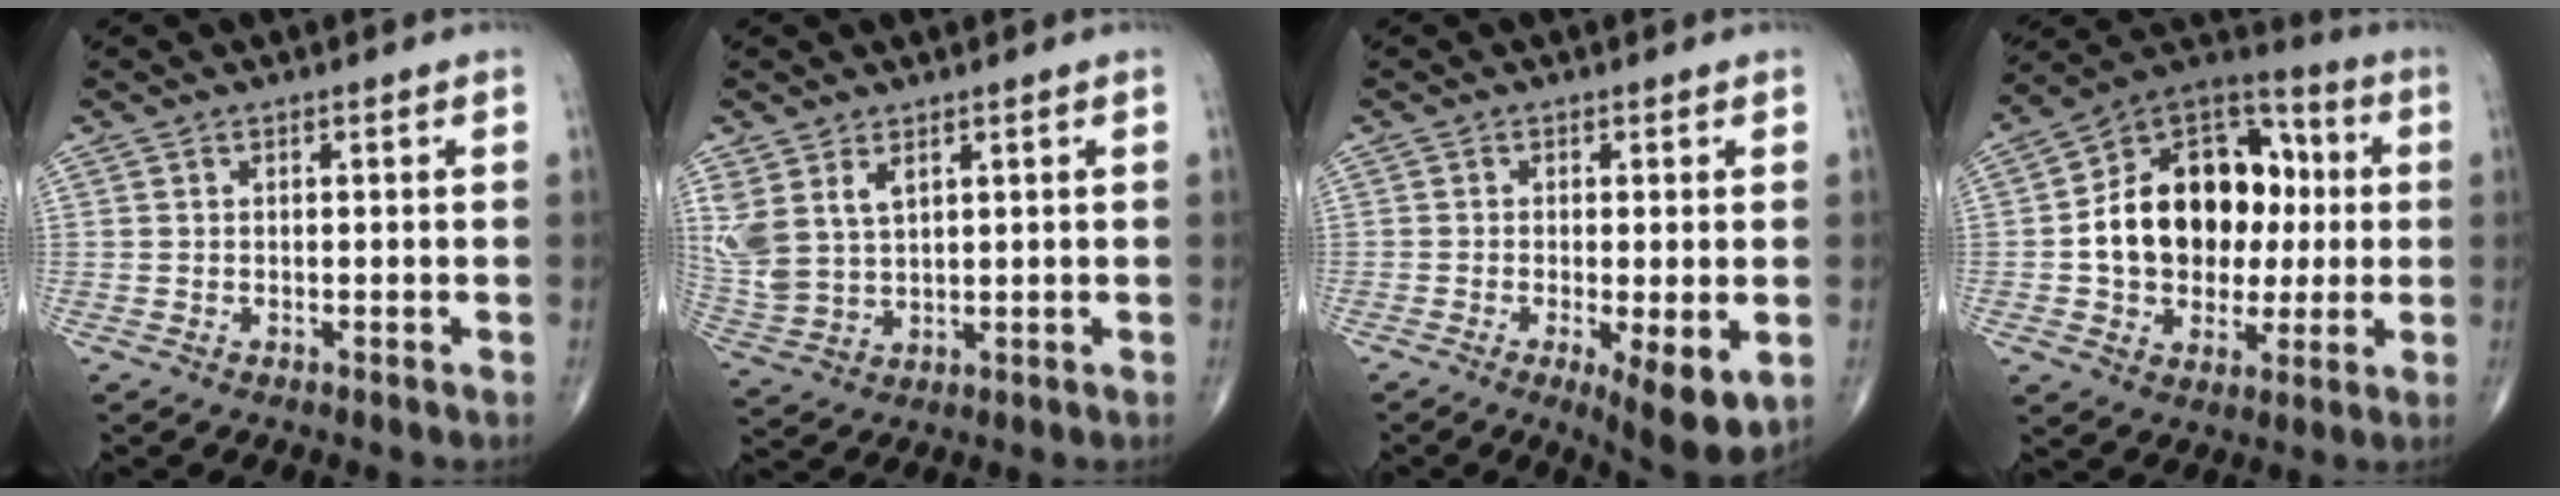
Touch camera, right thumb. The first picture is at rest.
{"total": 7.9, "force": [3.4, 4.8, 5.3], "torque": [-0.115, -0.007, 0.083]}
{"total": 8.3, "force": [-2.3, 2.3, 7.6], "torque": [-0.113, -0.022, -0.034]}
{"total": 21.4, "force": [0.6, 15.6, 14.7], "torque": [-0.192, 0.035, 0.013]}